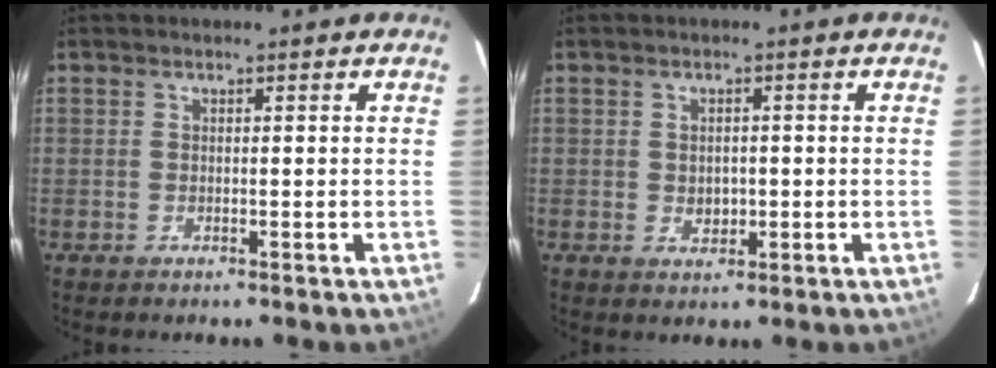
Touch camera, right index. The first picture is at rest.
{"total": 2.7, "force": [-0.2, 2.2, 1.5], "torque": [-0.024, 0.001, 0.001]}